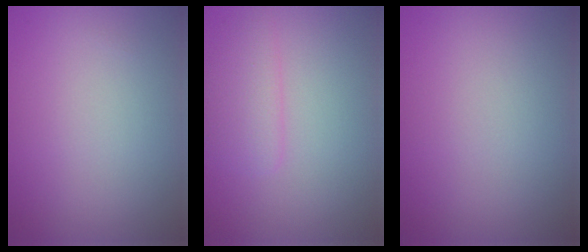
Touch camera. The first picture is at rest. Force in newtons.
{"total": 2.3, "press": 2.3, "slide": 0.1}
{"total": 0.0}